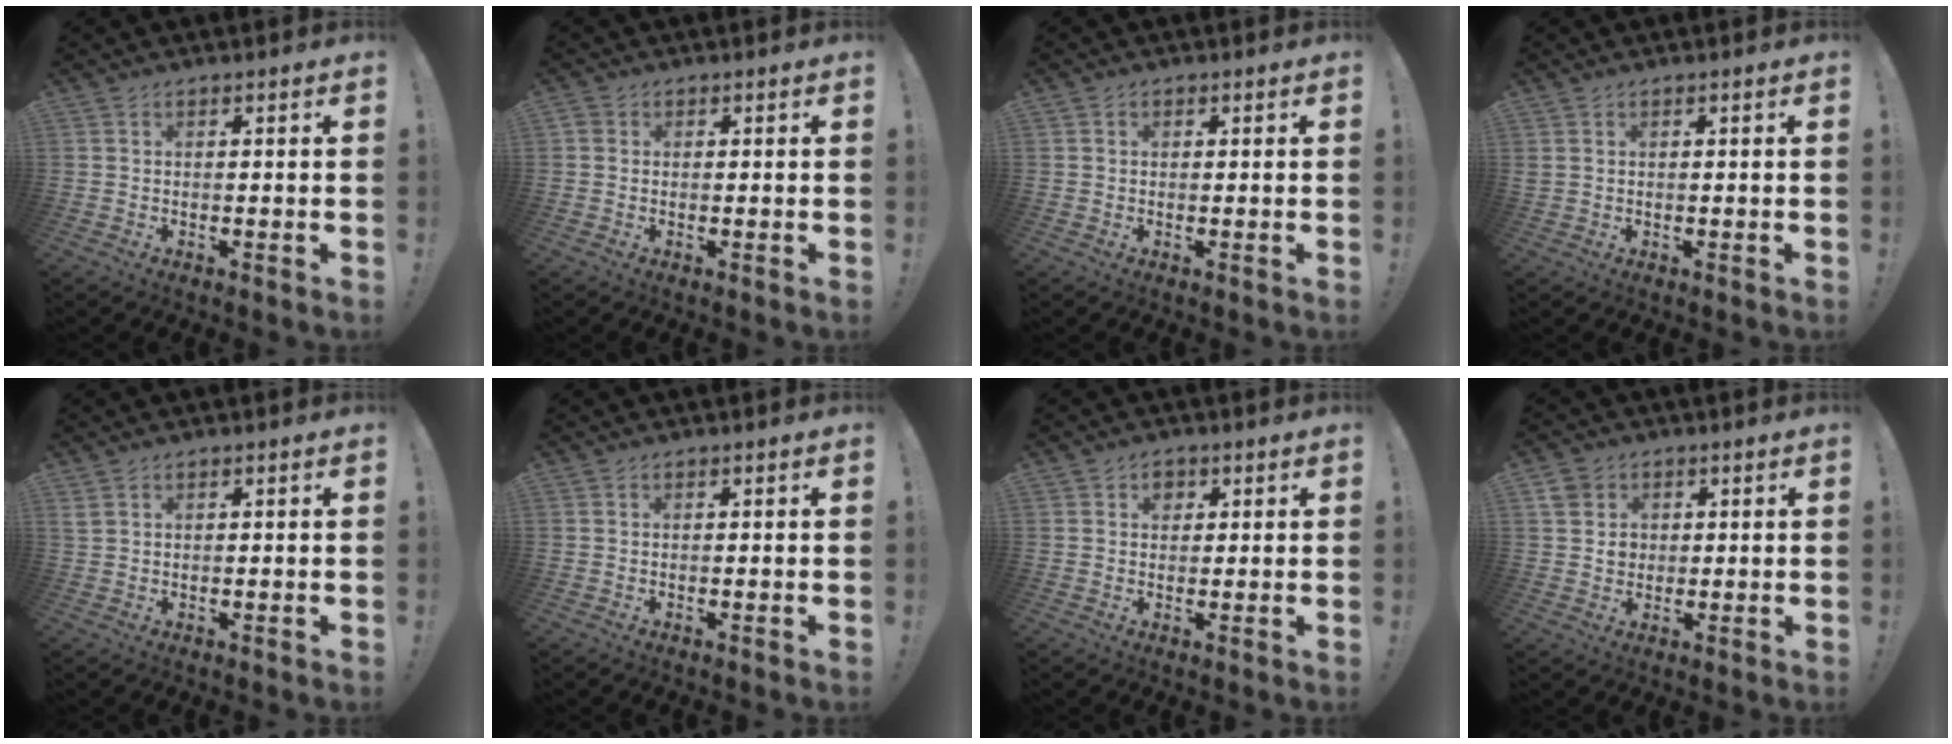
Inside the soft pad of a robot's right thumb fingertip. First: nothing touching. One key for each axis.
{"total": 1.3, "fx": 0.3, "fy": 1.2, "fz": 0.4, "tx": 0.001, "ty": 0.001, "tz": 0.004}
{"total": 0.8, "fx": 0.1, "fy": 0.8, "fz": 0.2, "tx": 0.005, "ty": -0.001, "tz": 0.001}
{"total": 0.8, "fx": 0.4, "fy": 0.6, "fz": 0.3, "tx": -0.008, "ty": 0.003, "tz": 0.007}
{"total": 1.6, "fx": 1.0, "fy": 0.8, "fz": 1.0, "tx": -0.021, "ty": 0.003, "tz": 0.020}
{"total": 0.0}
{"total": 3.0, "fx": 1.2, "fy": 2.5, "fz": 1.3, "tx": -0.008, "ty": -0.004, "tz": 0.017}
{"total": 5.5, "fx": 1.8, "fy": 5.0, "fz": 1.4, "tx": -0.017, "ty": -0.007, "tz": 0.033}